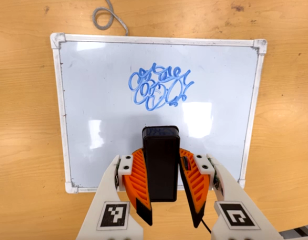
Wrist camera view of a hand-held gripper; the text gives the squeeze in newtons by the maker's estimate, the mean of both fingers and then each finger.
{"total": 9.6, "left": 8.4, "right": 10.7}